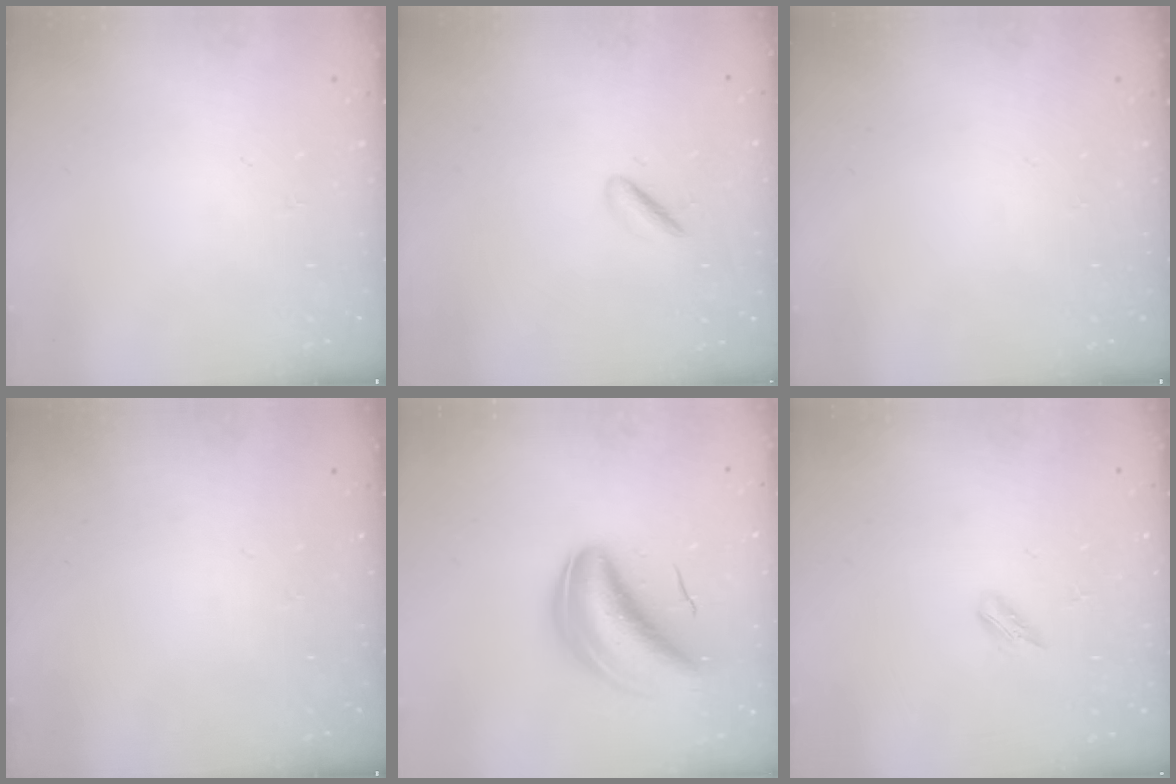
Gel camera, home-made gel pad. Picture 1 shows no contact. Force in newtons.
{"total": 2.2, "press": 1.9, "slide": 1.1}
{"total": 0.0}
{"total": 0.0}
{"total": 9.3, "press": 8.9, "slide": 2.6}
{"total": 2.2, "press": 2.1, "slide": 0.7}